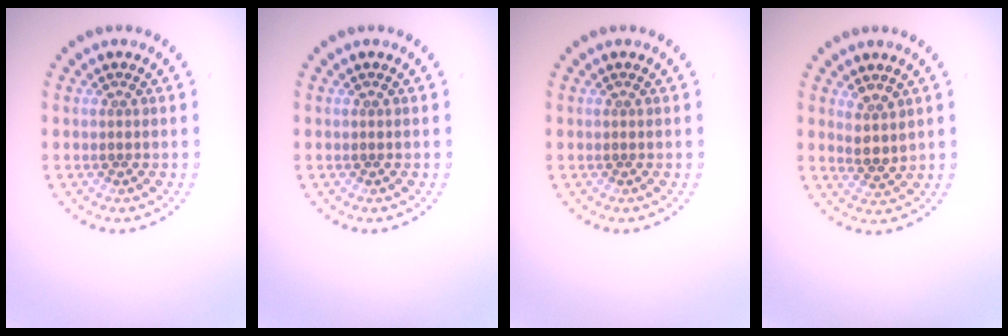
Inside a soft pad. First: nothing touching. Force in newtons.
{"total": 0.0}
{"total": 0.0}
{"total": 2.0, "press": 1.6, "slide": 1.3}